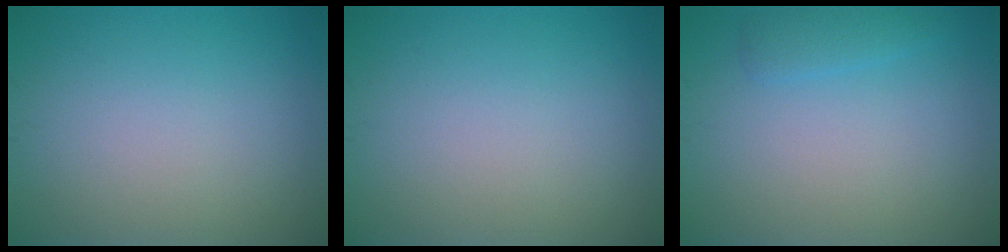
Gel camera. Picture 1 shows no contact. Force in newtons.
{"total": 0.0}
{"total": 1.4, "press": 1.4, "slide": 0.1}